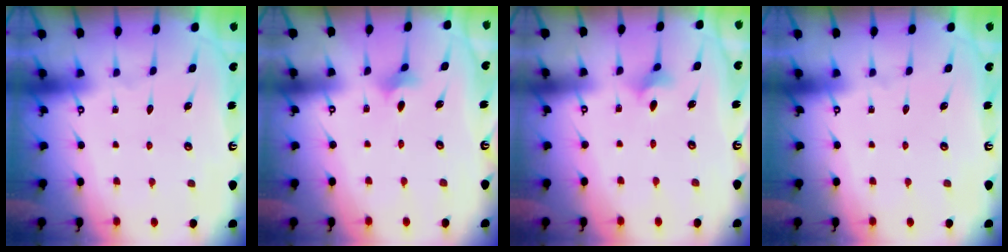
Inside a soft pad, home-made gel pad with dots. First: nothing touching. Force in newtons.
{"total": 2.8, "press": 2.7, "slide": 0.6}
{"total": 3.3, "press": 3.2, "slide": 0.8}
{"total": 0.0}